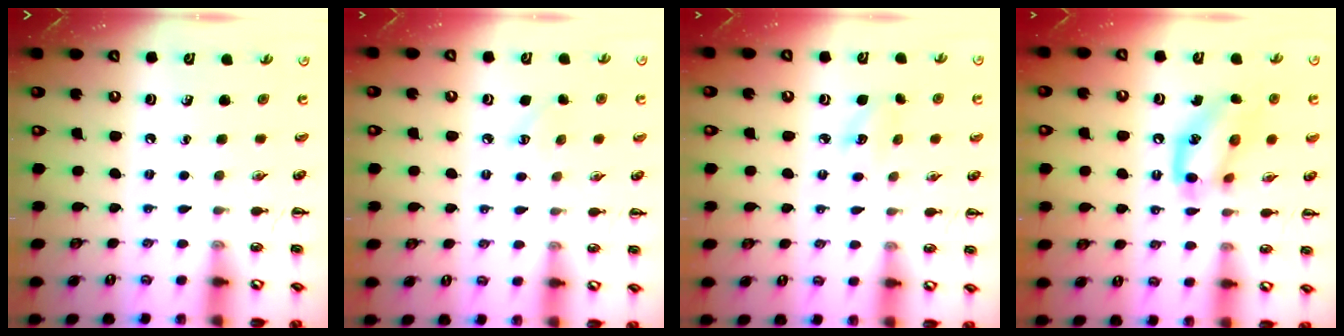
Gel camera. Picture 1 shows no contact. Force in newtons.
{"total": 5.2, "press": 5.0, "slide": 1.5}
{"total": 3.8, "press": 3.6, "slide": 0.9}
{"total": 12.9, "press": 12.8, "slide": 1.9}